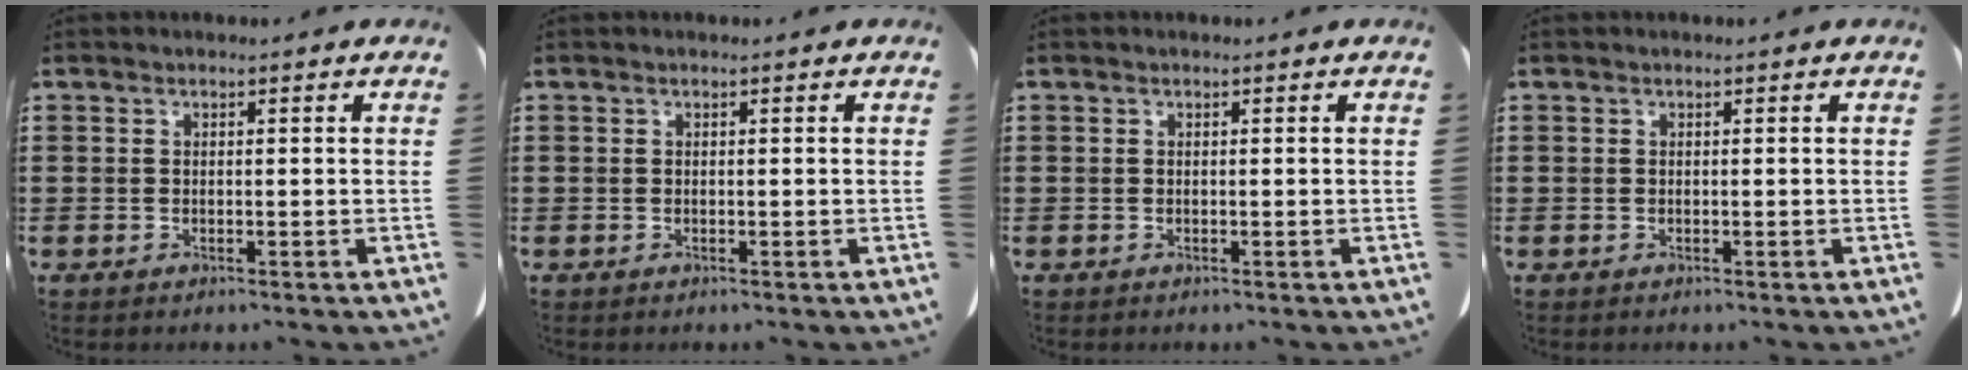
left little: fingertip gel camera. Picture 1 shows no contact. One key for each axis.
{"total": 0.0}
{"total": 0.0}
{"total": 0.0}